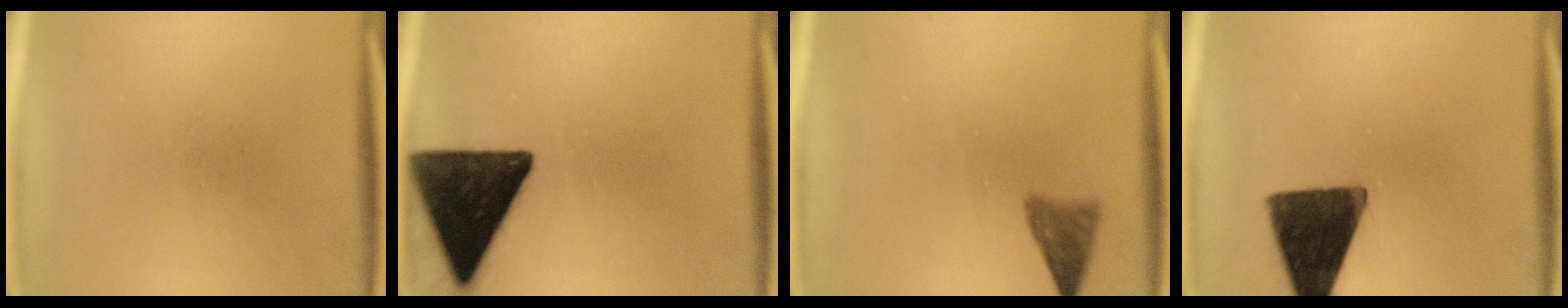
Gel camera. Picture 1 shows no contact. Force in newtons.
{"total": 16.2}
{"total": 2.9}
{"total": 14.5}